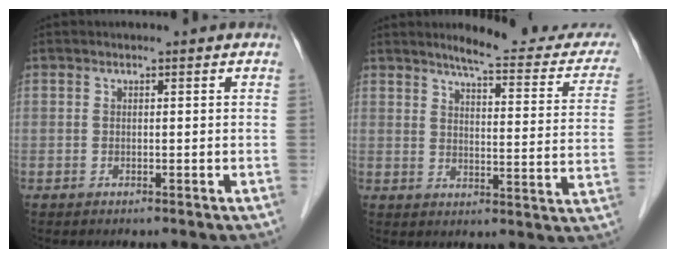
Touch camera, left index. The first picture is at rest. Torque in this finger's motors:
{"motor_torque": [-0.11, -0.27, 0.20, 0.02]}